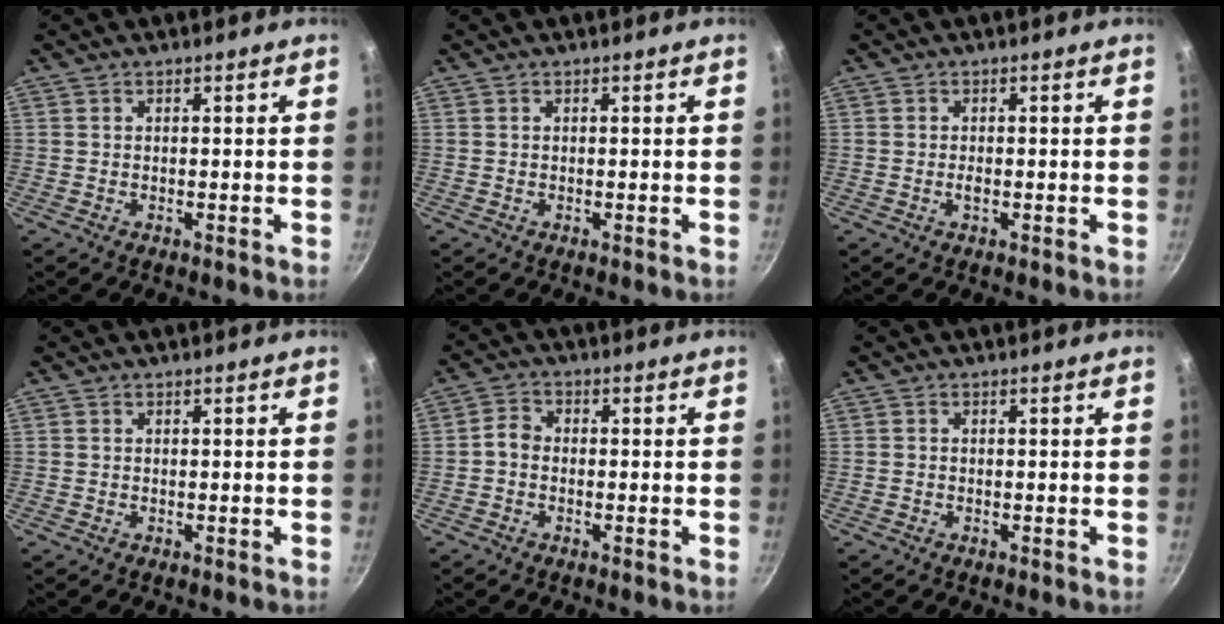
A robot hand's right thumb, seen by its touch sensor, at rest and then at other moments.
{"total": 0.0}
{"total": 1.0, "force": [-0.3, 0.4, 0.9], "torque": [-0.018, 0.001, -0.006]}
{"total": 0.0}
{"total": 2.8, "force": [-0.8, 2.2, 1.5], "torque": [-0.032, 0.016, -0.026]}
{"total": 0.0}